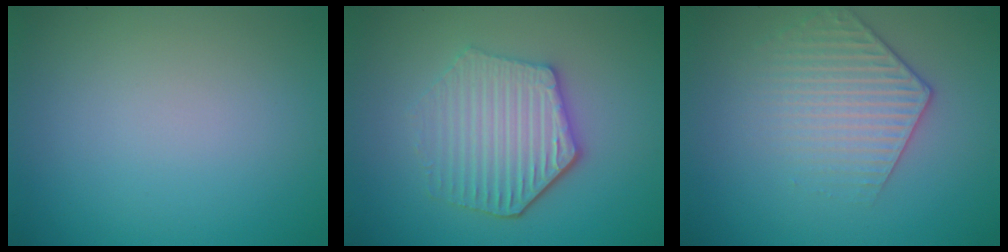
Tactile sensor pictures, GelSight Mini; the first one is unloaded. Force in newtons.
{"total": 5.0, "press": 4.3, "slide": 2.6}
{"total": 3.1, "press": 3.0, "slide": 0.9}